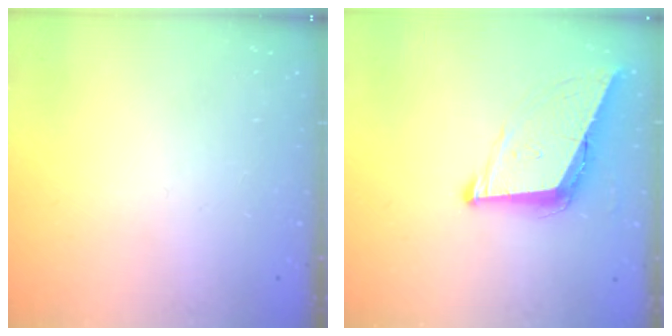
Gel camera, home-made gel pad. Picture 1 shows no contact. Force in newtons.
{"total": 8.7, "press": 8.4, "slide": 2.4}